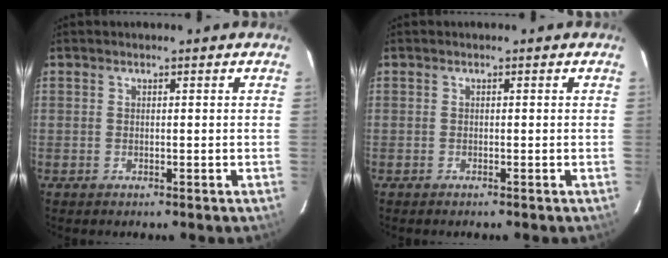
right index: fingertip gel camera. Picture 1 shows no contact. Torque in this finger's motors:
{"motor_torque": [-0.07, -0.04, 0.05, 0.01]}